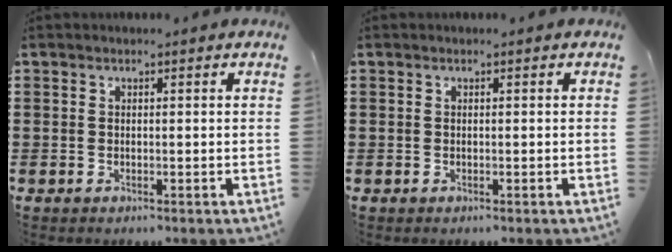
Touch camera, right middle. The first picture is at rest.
{"total": 0.0}